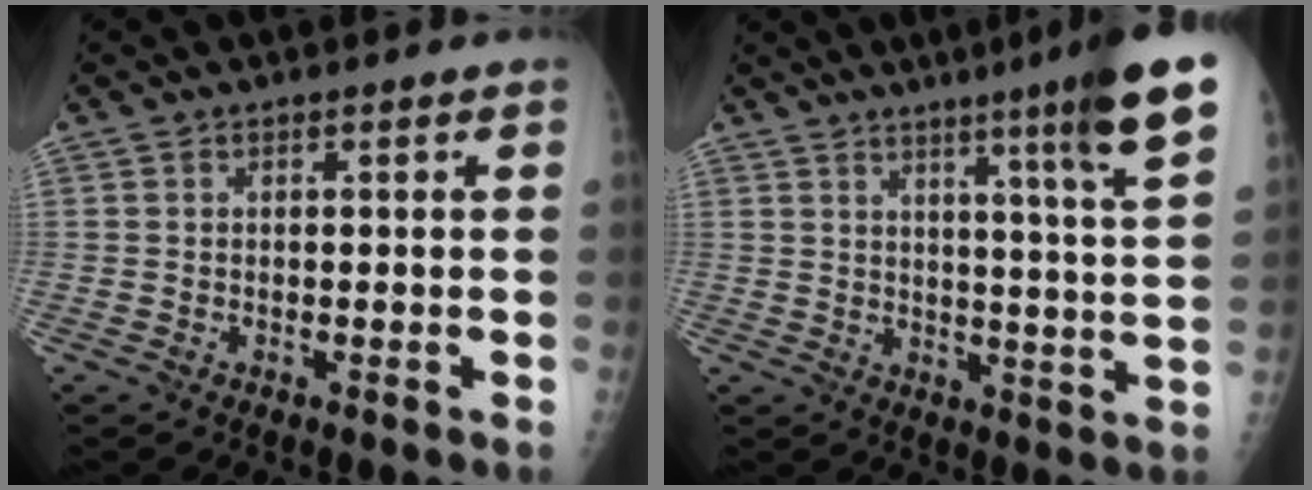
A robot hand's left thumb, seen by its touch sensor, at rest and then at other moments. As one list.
[{"total": 13.9, "force": [8.1, -0.3, 11.3], "torque": [-0.159, -0.039, 0.105]}]